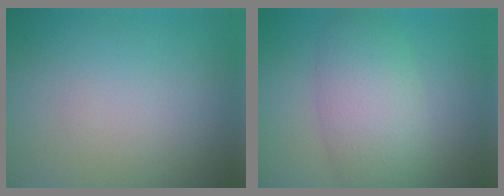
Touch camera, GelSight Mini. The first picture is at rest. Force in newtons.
{"total": 6.2, "press": 6.2, "slide": 0.1}